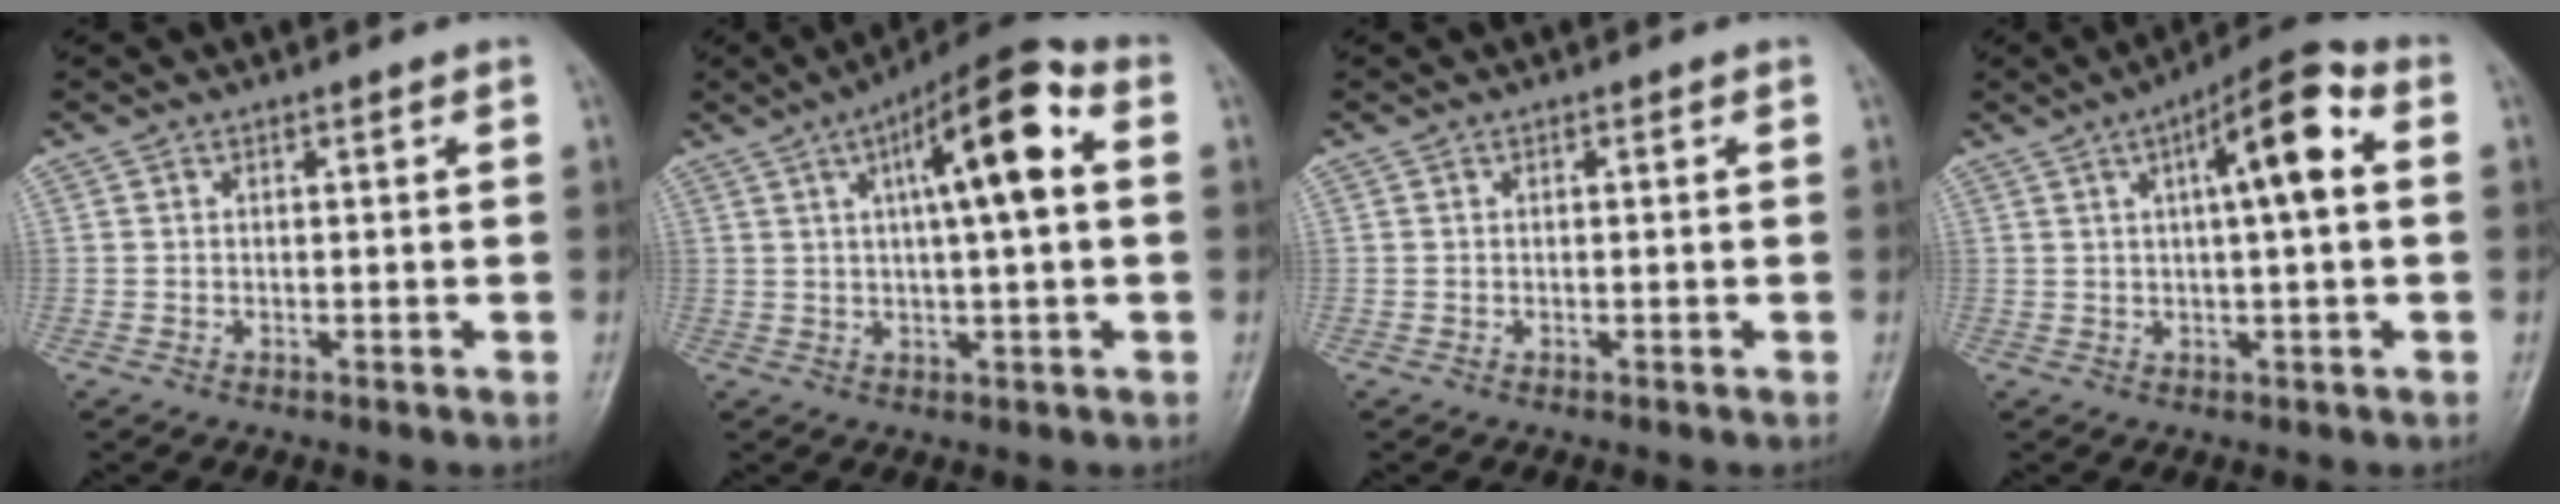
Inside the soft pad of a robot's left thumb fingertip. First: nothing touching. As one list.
[{"total": 13.9, "force": [3.3, 3.5, 13.1], "torque": [-0.205, 0.026, 0.040]}, {"total": 0.0}, {"total": 11.1, "force": [2.5, 2.7, 10.4], "torque": [-0.162, 0.025, 0.030]}]